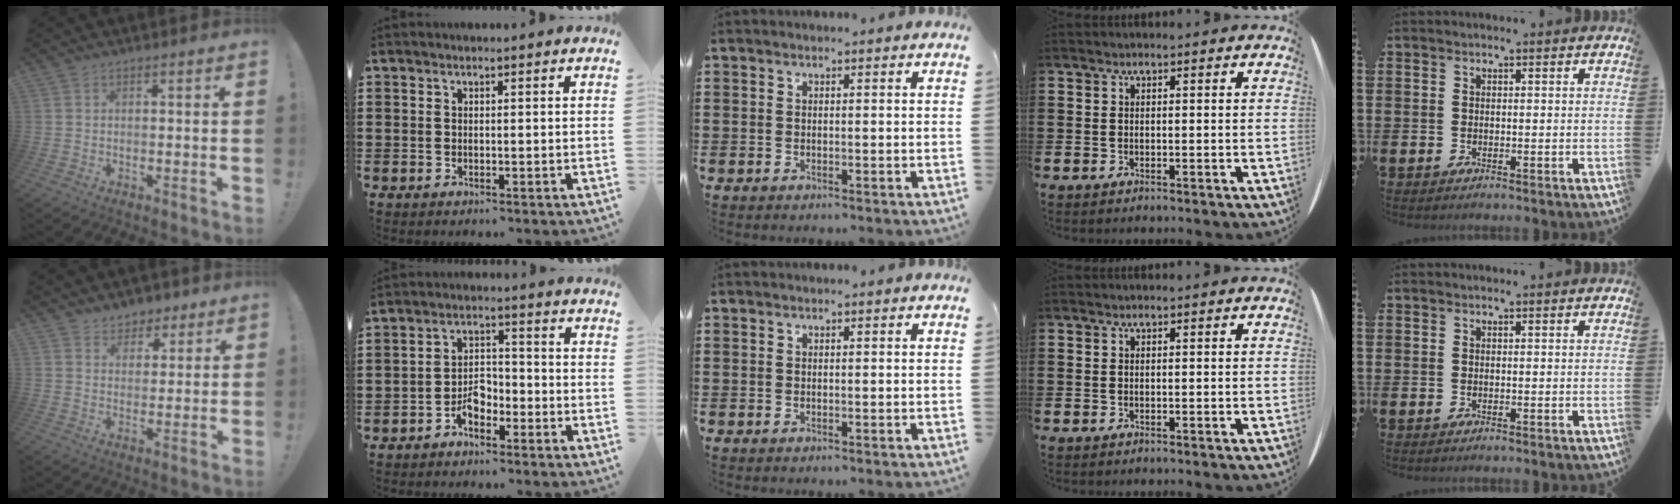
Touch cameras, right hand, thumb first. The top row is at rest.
{"thumb": {"total": 6.2, "force": [4.3, 4.4, 0.4], "torque": [0.007, -0.037, 0.083]}, "index": {"total": 4.1, "force": [-2.6, 2.3, 2.2], "torque": [-0.044, 0.007, -0.052]}}